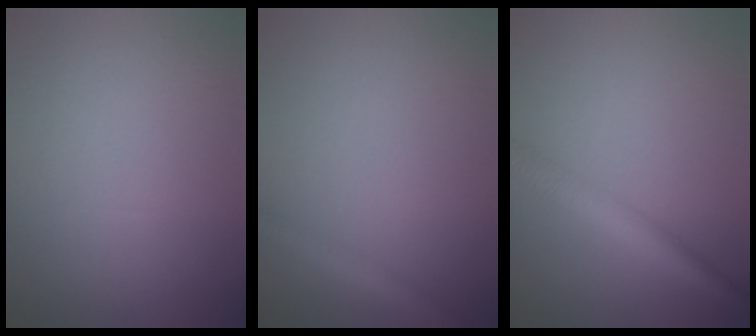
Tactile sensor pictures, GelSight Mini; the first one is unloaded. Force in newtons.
{"total": 2.4, "press": 2.4, "slide": 0.2}
{"total": 3.4, "press": 3.4, "slide": 0.1}